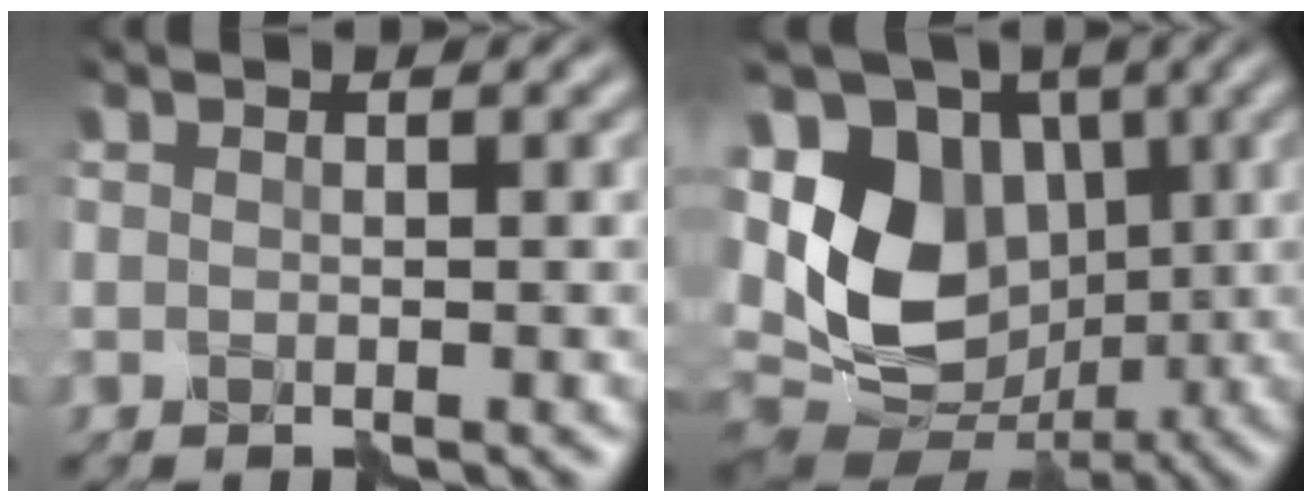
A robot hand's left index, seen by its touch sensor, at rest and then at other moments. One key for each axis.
{"total": 10.3, "fx": 0.7, "fy": 7.7, "fz": 6.7, "tx": -0.134, "ty": -0.003, "tz": 0.002}